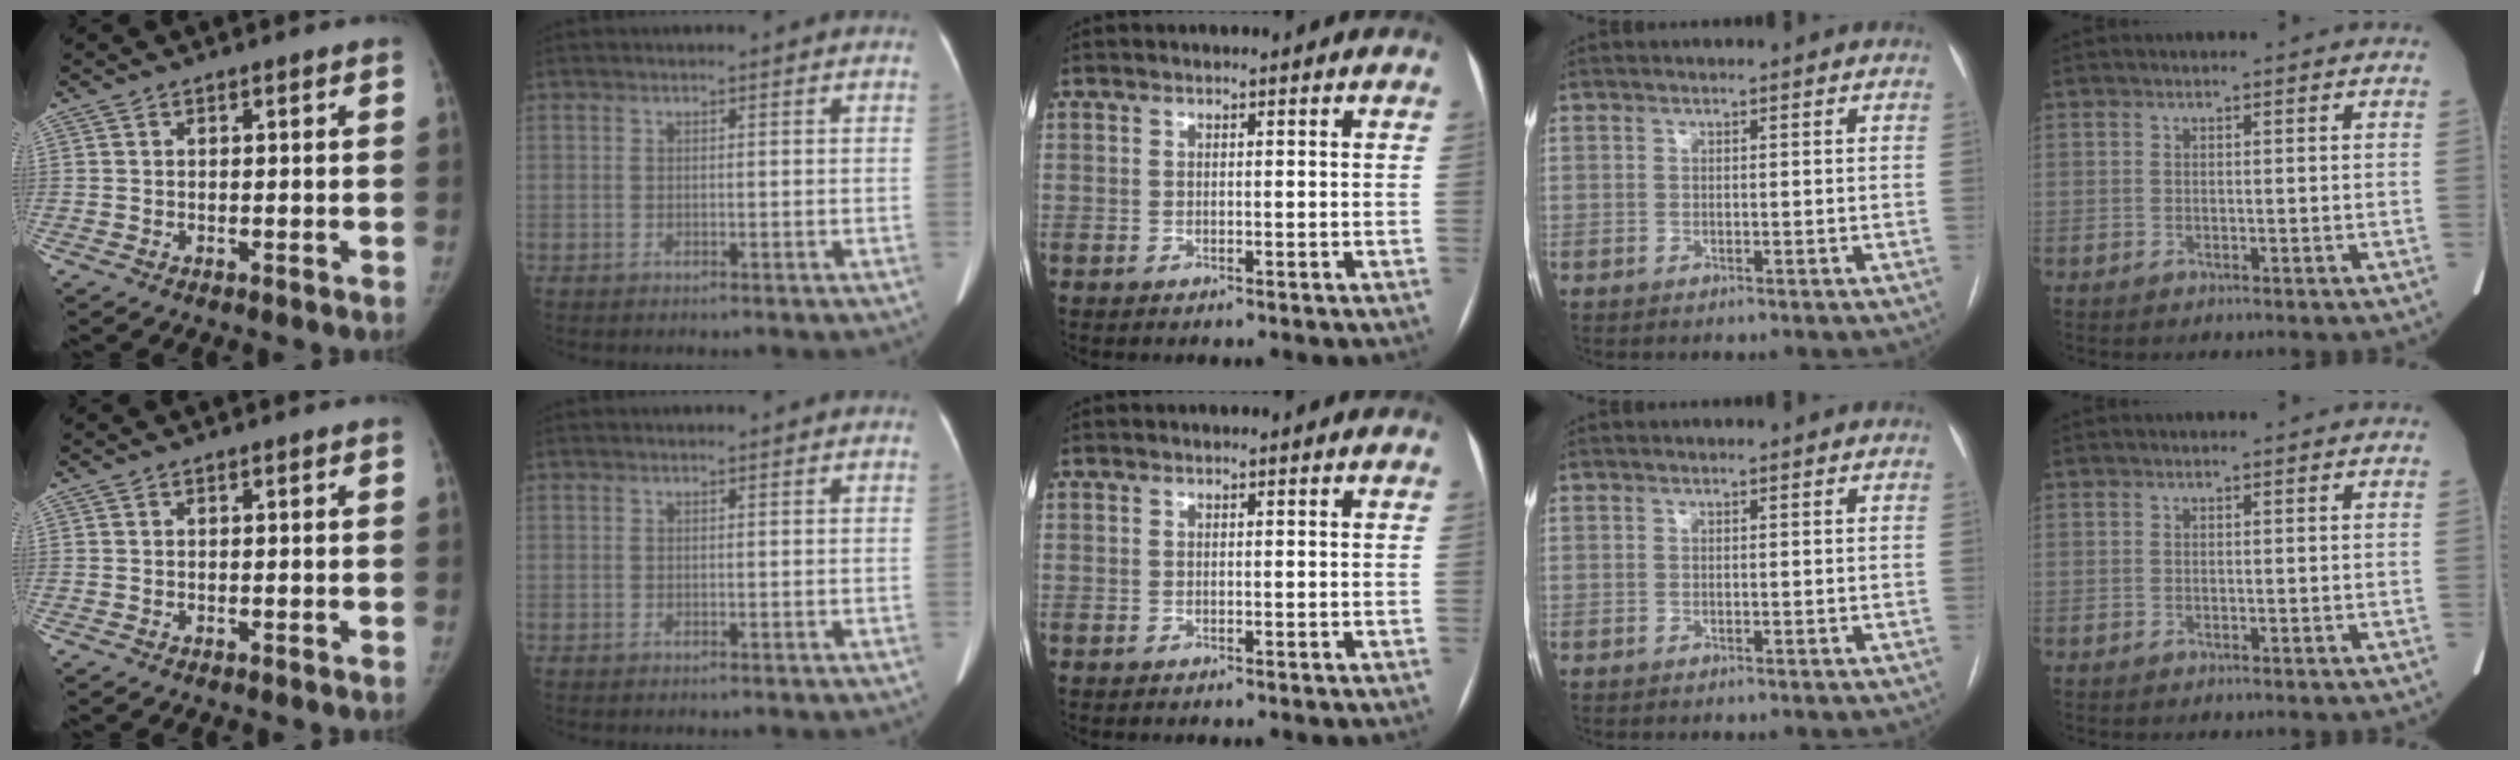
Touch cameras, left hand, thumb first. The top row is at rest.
{}